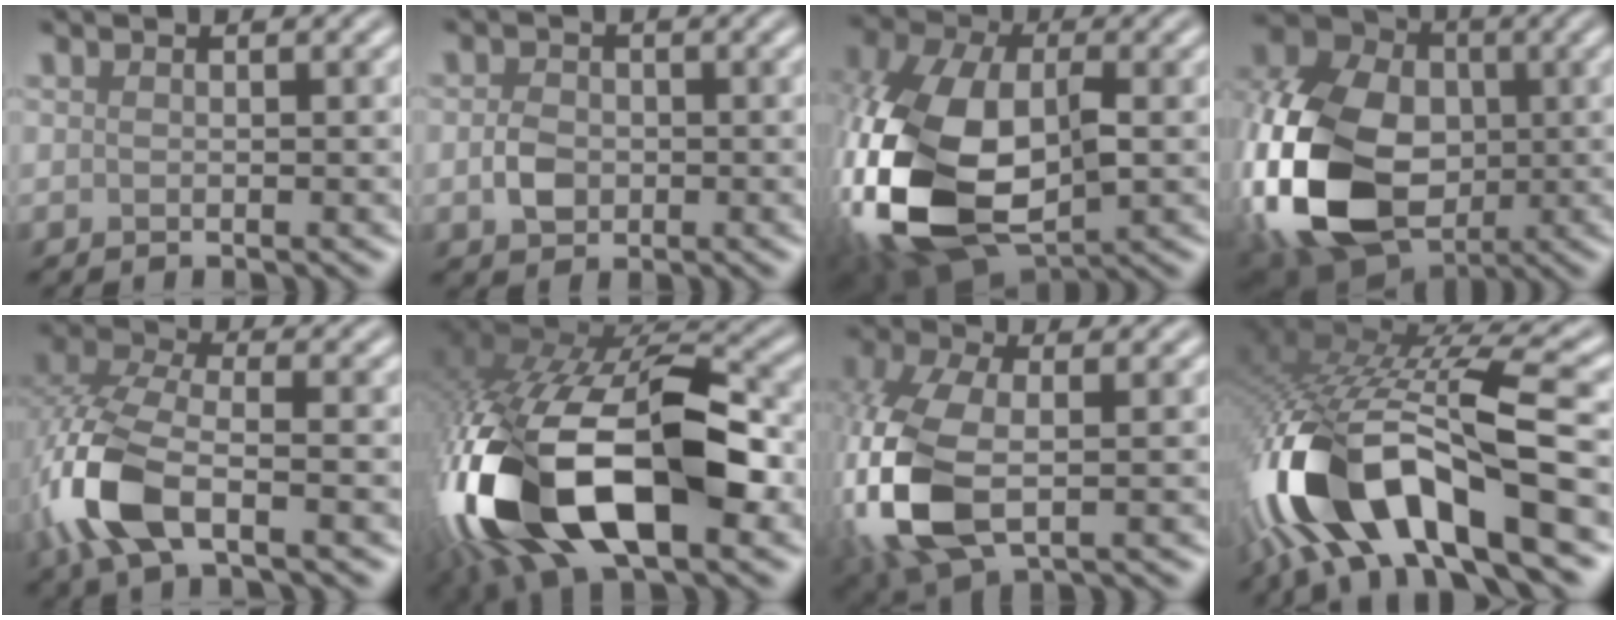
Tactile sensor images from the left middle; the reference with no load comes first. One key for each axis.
{"total": 2.2, "fx": -0.4, "fy": 1.8, "fz": 1.3, "tx": -0.026, "ty": 0.002, "tz": -0.014}
{"total": 14.9, "fx": -2.2, "fy": 9.4, "fz": 11.4, "tx": -0.270, "ty": -0.021, "tz": -0.044}
{"total": 19.0, "fx": -3.2, "fy": 14.1, "fz": 12.3, "tx": -0.264, "ty": -0.020, "tz": -0.070}
{"total": 8.7, "fx": -3.4, "fy": 4.1, "fz": 6.9, "tx": -0.169, "ty": 0.000, "tz": -0.082}
{"total": 19.3, "fx": -5.2, "fy": 10.0, "fz": 15.6, "tx": -0.335, "ty": -0.034, "tz": -0.070}
{"total": 9.6, "fx": -1.7, "fy": 5.5, "fz": 7.7, "tx": -0.204, "ty": -0.010, "tz": -0.037}
{"total": 14.7, "fx": -5.9, "fy": 5.9, "fz": 12.1, "tx": -0.239, "ty": -0.013, "tz": -0.094}